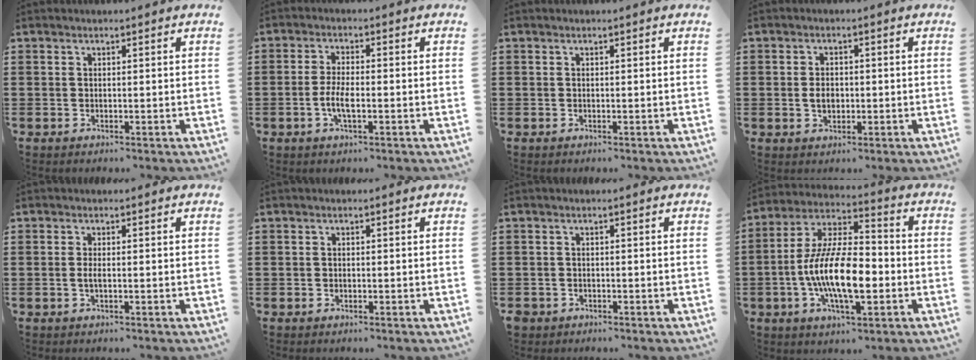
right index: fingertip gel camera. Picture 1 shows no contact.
{"total": 4.0, "force": [-1.2, 1.2, 3.7], "torque": [-0.084, -0.004, -0.027]}
{"total": 0.0}
{"total": 2.6, "force": [-0.3, 1.7, 2.0], "torque": [-0.041, 0.001, -0.005]}
{"total": 1.4, "force": [-0.3, 0.3, 1.4], "torque": [-0.033, -0.002, -0.008]}
{"total": 0.6, "force": [-0.3, 0.5, 0.2], "torque": [-0.004, 0.003, -0.006]}
{"total": 1.4, "force": [-1.0, 0.9, 0.0], "torque": [-0.005, 0.003, -0.025]}
{"total": 13.9, "force": [-3.7, 5.7, 12.1], "torque": [-0.262, -0.005, -0.071]}